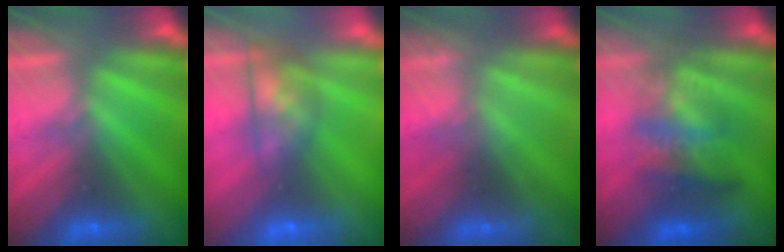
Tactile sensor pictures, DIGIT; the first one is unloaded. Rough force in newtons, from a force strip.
{"total": 5.8}
{"total": 2.1}
{"total": 3.7}